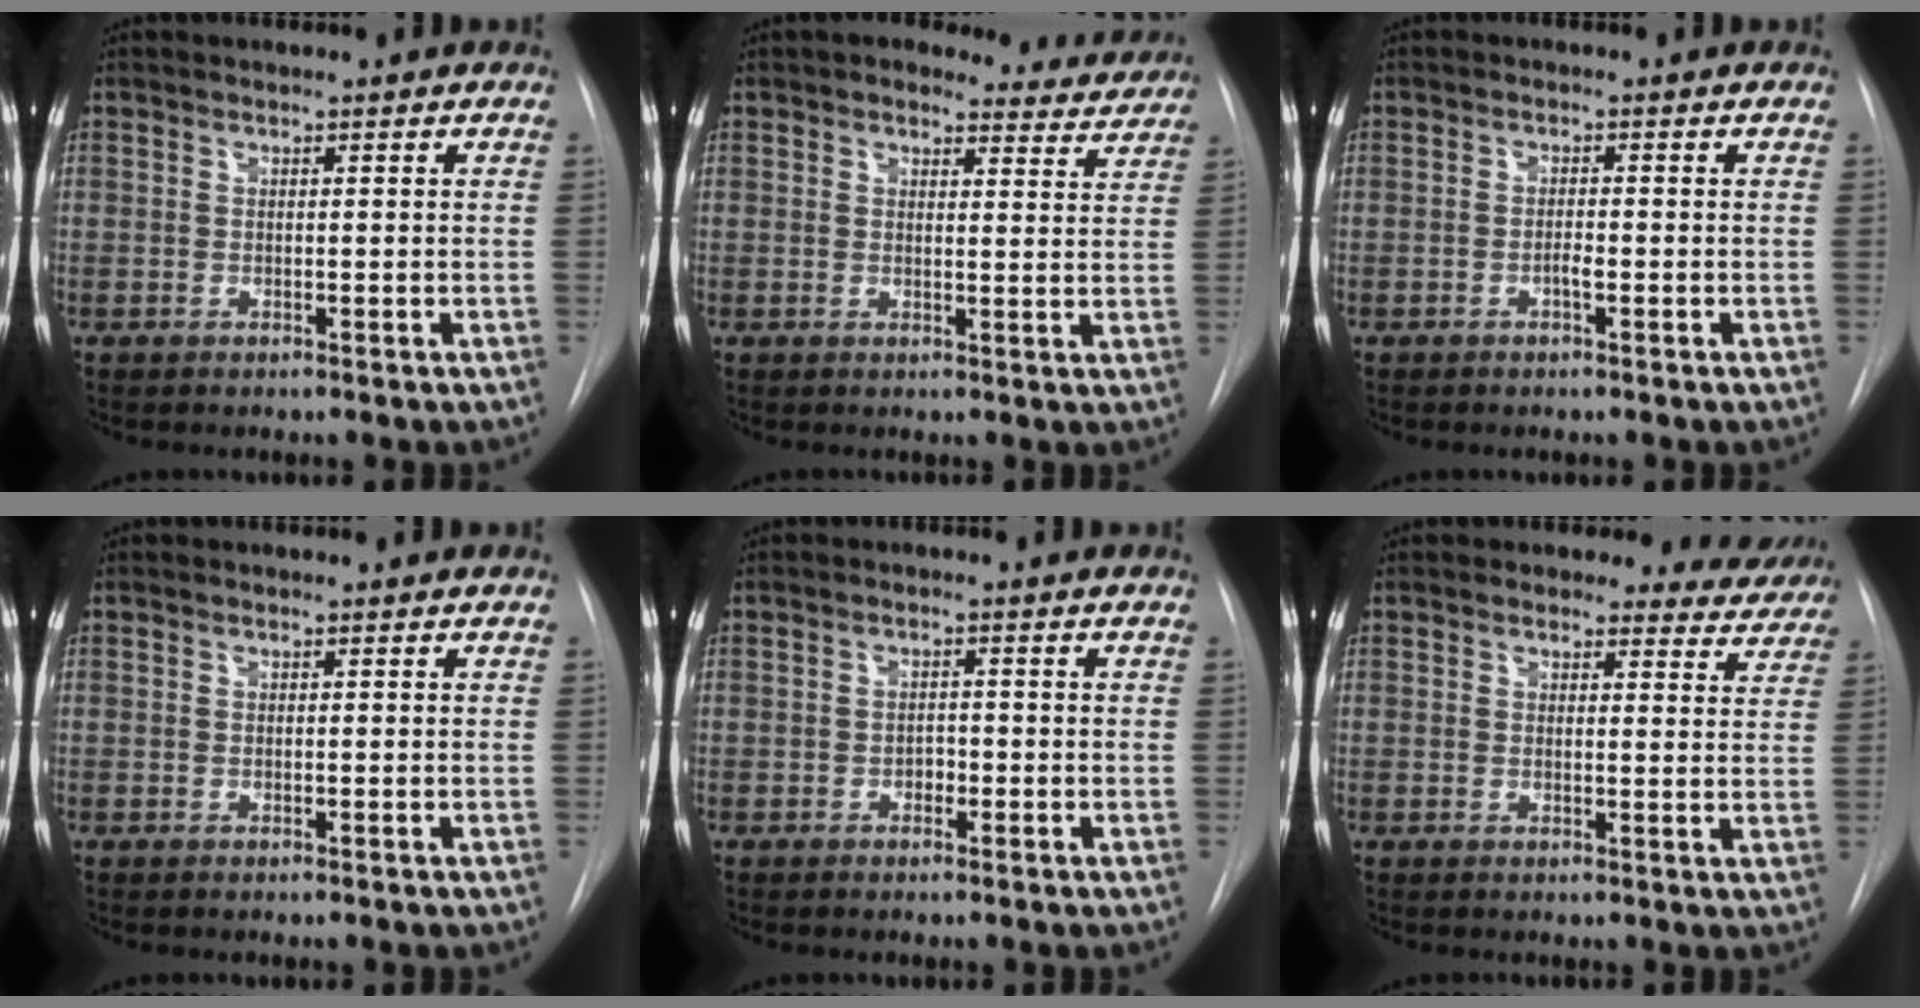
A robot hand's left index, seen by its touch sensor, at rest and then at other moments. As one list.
[{"total": 10.6, "force": [9.8, 3.1, 3.0], "torque": [-0.010, -0.021, 0.096]}, {"total": 1.3, "force": [-0.7, 0.2, 1.1], "torque": [-0.020, -0.001, -0.013]}, {"total": 0.0}, {"total": 1.4, "force": [-0.7, 0.9, 0.8], "torque": [-0.008, 0.002, -0.012]}, {"total": 6.7, "force": [6.2, 2.5, -0.7], "torque": [0.043, -0.024, 0.038]}]